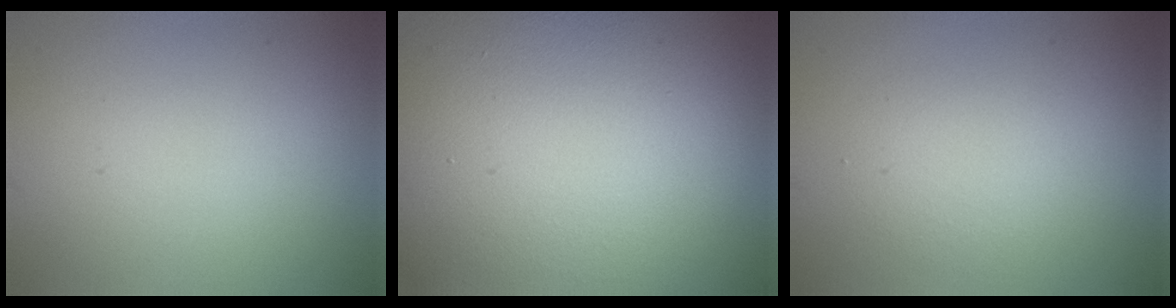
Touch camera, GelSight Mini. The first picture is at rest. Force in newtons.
{"total": 24.3, "press": 24.3, "slide": 0.8}
{"total": 2.2, "press": 2.2, "slide": 0.1}